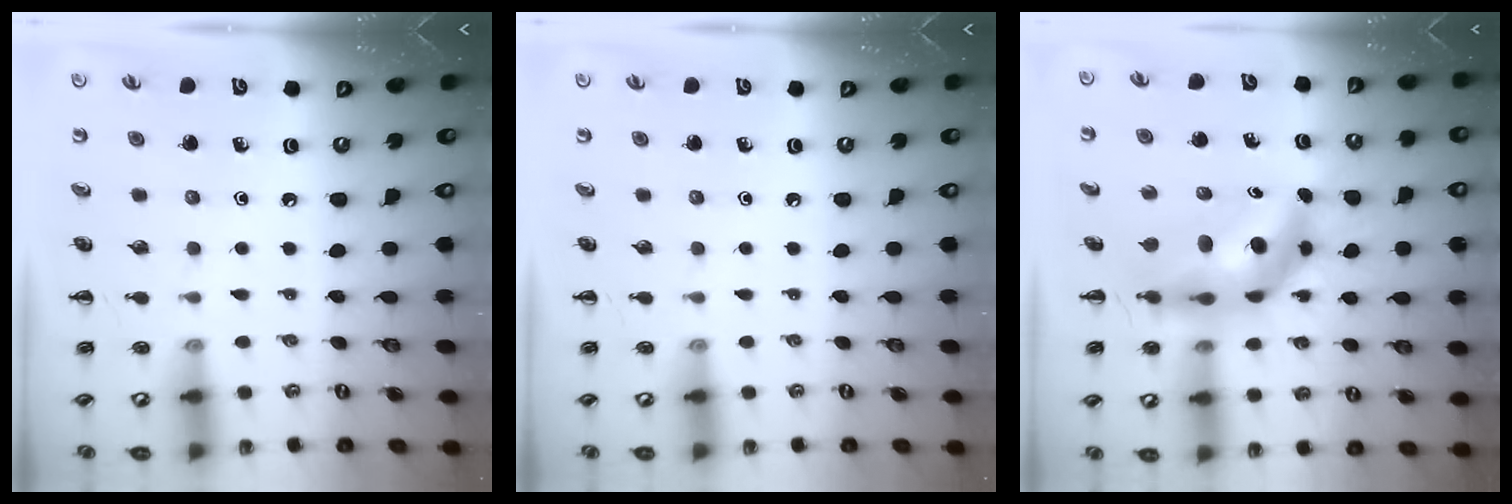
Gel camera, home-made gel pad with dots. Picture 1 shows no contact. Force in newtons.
{"total": 0.0}
{"total": 9.1, "press": 8.7, "slide": 2.7}